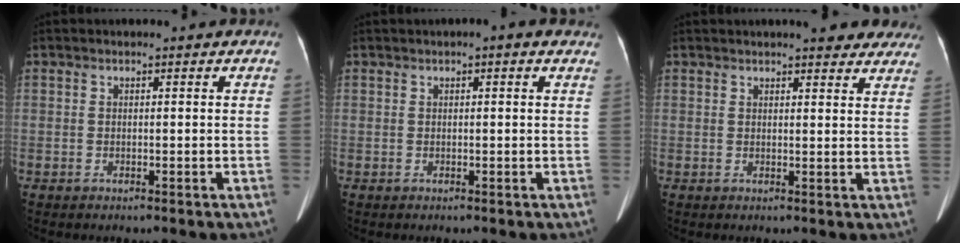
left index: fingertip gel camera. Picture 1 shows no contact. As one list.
[{"total": 1.8, "force": [0.9, 0.4, 1.5], "torque": [-0.020, 0.012, 0.003]}, {"total": 9.9, "force": [8.5, 2.4, 4.3], "torque": [-0.027, 0.000, 0.079]}]